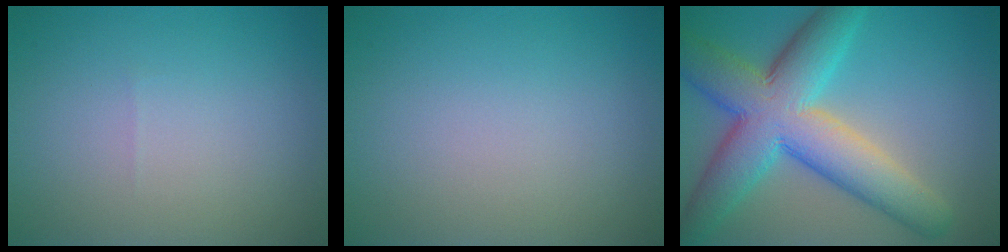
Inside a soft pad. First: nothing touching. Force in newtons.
{"total": 0.0}
{"total": 10.6, "press": 10.6, "slide": 0.3}